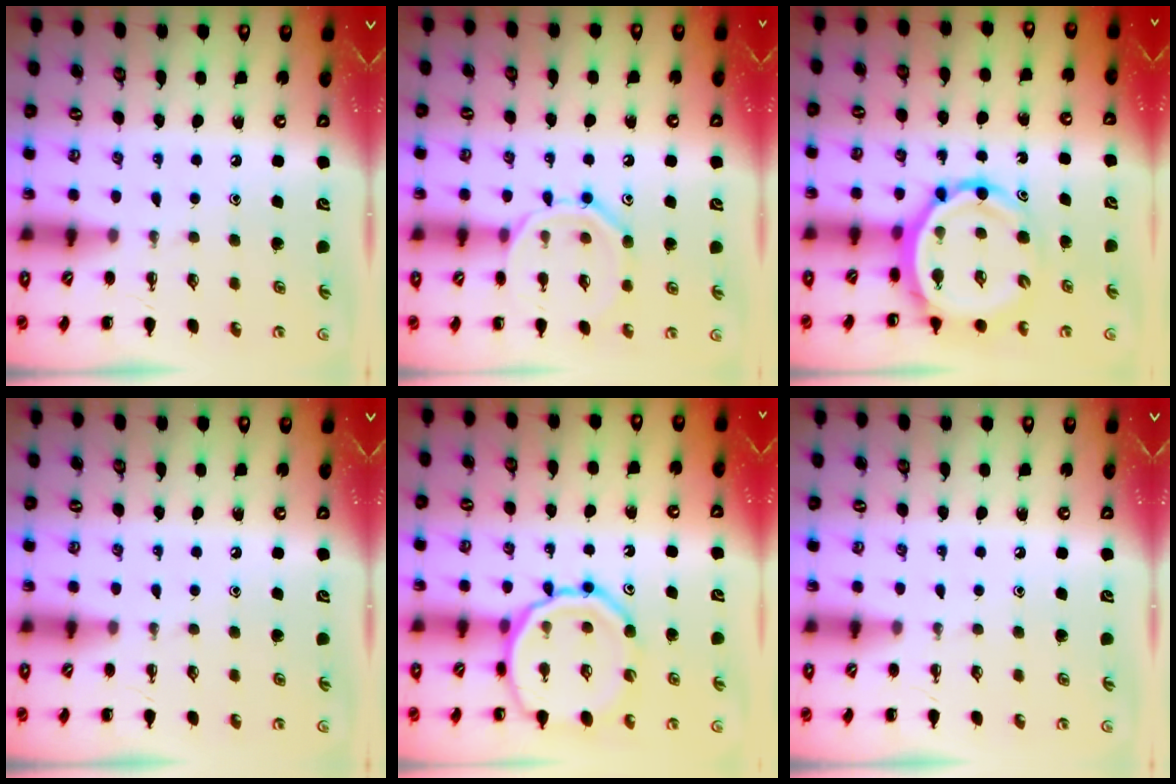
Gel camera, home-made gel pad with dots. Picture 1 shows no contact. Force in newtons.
{"total": 10.7, "press": 10.7, "slide": 0.4}
{"total": 11.2, "press": 10.7, "slide": 3.5}
{"total": 0.0}
{"total": 17.4, "press": 17.2, "slide": 2.7}
{"total": 0.0}